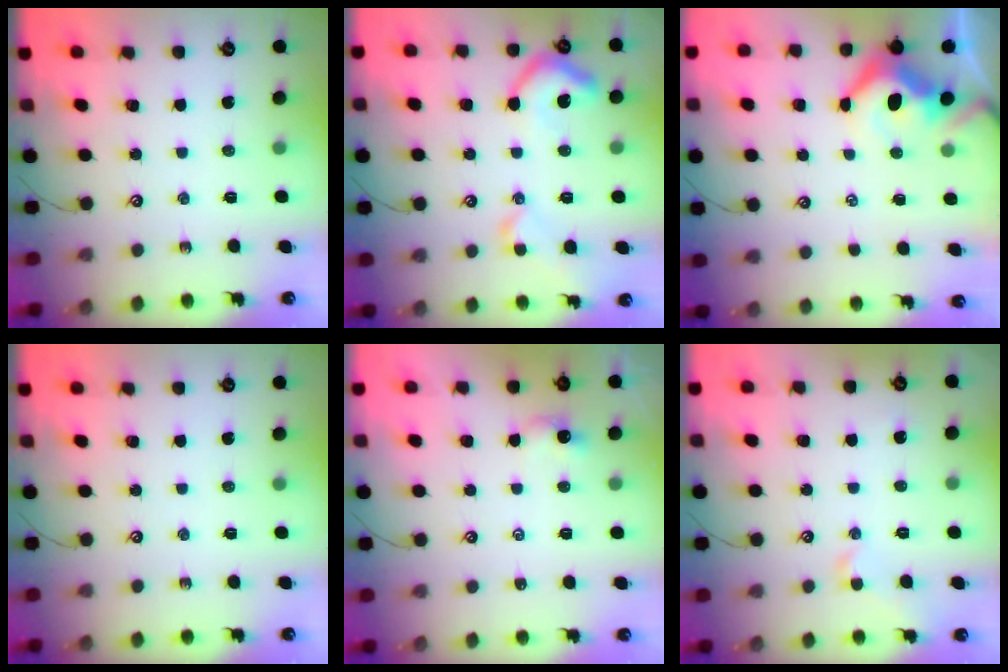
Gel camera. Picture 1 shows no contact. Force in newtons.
{"total": 9.4, "press": 9.3, "slide": 1.3}
{"total": 4.7, "press": 4.6, "slide": 1.2}
{"total": 0.0}
{"total": 1.1, "press": 1.1, "slide": 0.2}
{"total": 0.9, "press": 0.8, "slide": 0.5}